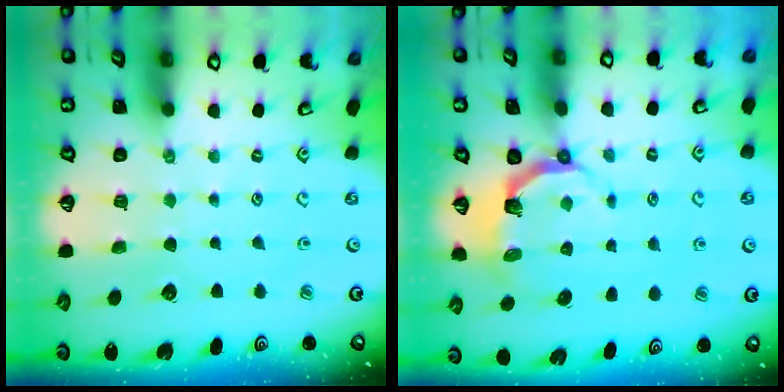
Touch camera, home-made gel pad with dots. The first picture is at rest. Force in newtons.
{"total": 4.3, "press": 2.8, "slide": 3.3}